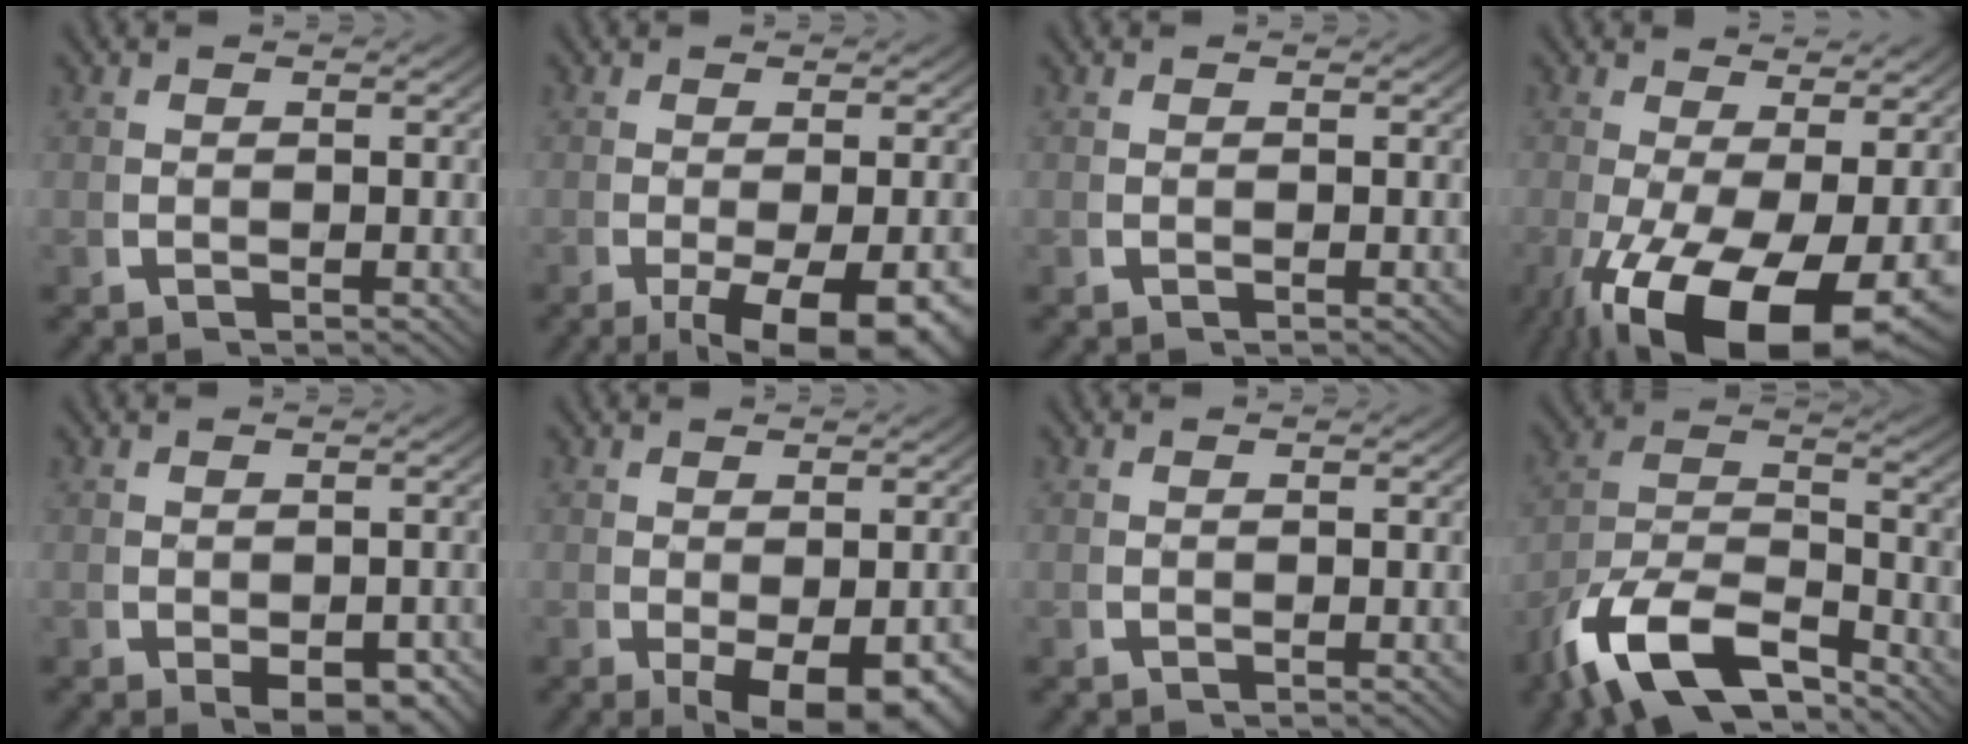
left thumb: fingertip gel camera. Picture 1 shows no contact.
{"total": 7.1, "force": [-3.1, 3.0, 5.7], "torque": [-0.090, -0.034, -0.030]}
{"total": 0.0}
{"total": 12.4, "force": [-3.9, 6.4, 9.8], "torque": [-0.184, -0.068, -0.026]}
{"total": 2.8, "force": [-0.9, 1.7, 2.1], "torque": [-0.034, -0.021, -0.004]}
{"total": 5.5, "force": [-1.6, 2.7, 4.5], "torque": [-0.080, -0.036, -0.004]}
{"total": 0.0}
{"total": 10.6, "force": [-4.3, 6.6, 7.0], "torque": [-0.157, -0.040, -0.067]}